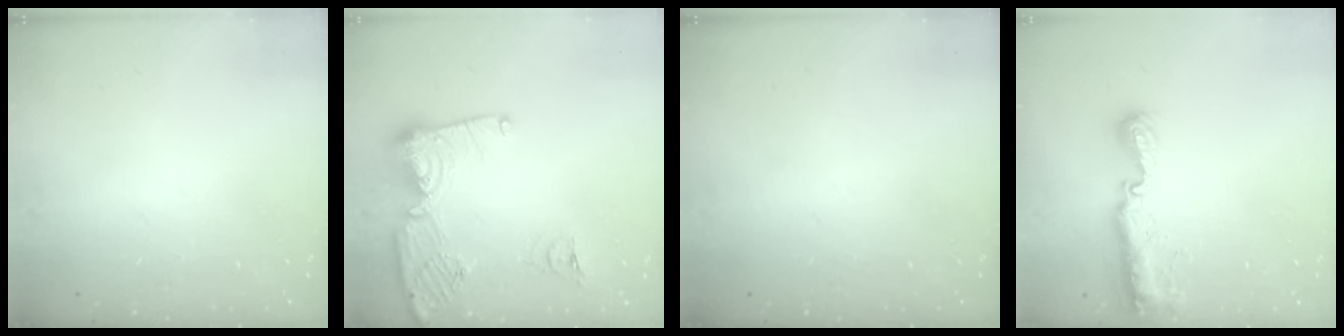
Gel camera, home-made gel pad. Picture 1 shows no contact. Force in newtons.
{"total": 13.9, "press": 13.8, "slide": 1.5}
{"total": 0.0}
{"total": 8.8, "press": 8.8, "slide": 0.9}